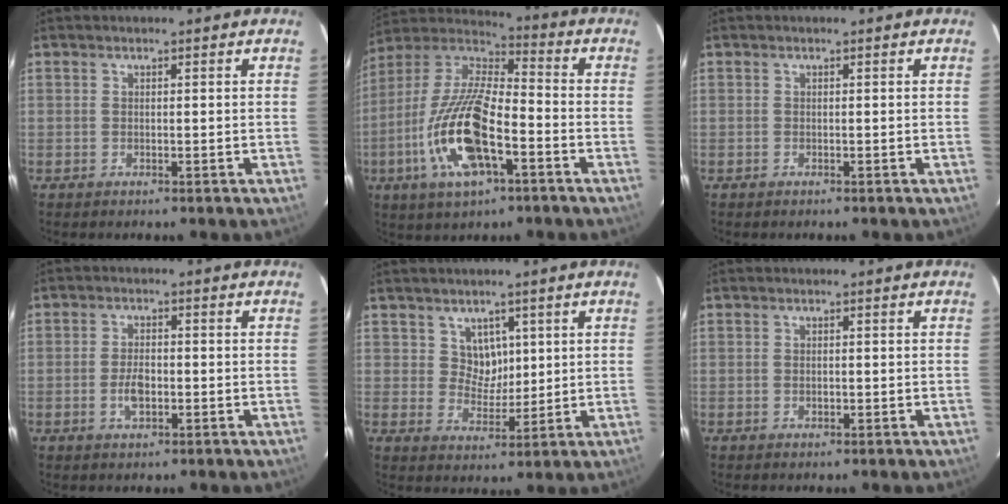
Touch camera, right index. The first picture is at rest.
{"total": 19.2, "force": [-7.2, 7.0, 16.4], "torque": [-0.341, -0.018, -0.142]}
{"total": 0.0}
{"total": 4.2, "force": [-1.3, 2.2, 3.3], "torque": [-0.065, 0.001, -0.021]}
{"total": 4.7, "force": [2.0, 4.1, 1.2], "torque": [-0.015, 0.003, 0.042]}
{"total": 0.9, "force": [-0.2, 0.7, 0.5], "torque": [-0.007, 0.002, -0.003]}